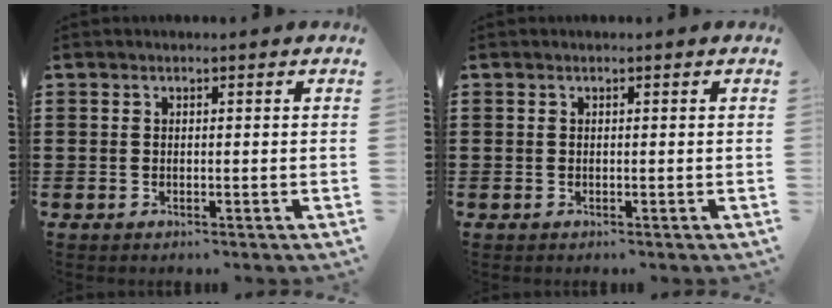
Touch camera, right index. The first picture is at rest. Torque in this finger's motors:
{"motor_torque": [-0.05, 0.12, 0.03, 0.00]}